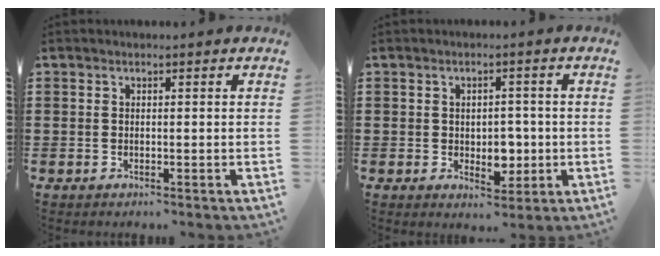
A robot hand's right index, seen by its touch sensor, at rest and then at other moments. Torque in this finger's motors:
{"motor_torque": [0.61, 0.57, 0.41, 0.11]}